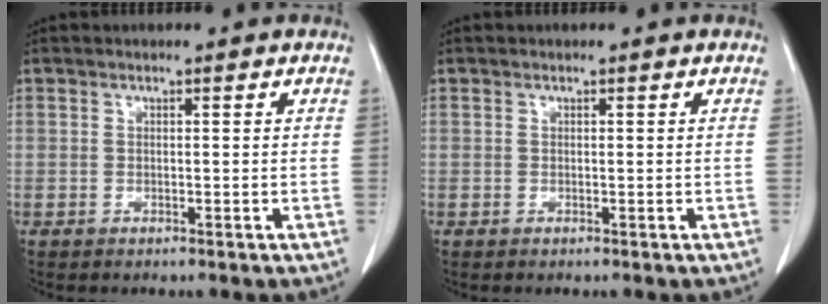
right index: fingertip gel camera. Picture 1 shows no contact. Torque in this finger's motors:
{"motor_torque": [0.12, -0.09, 0.04, 0.02]}